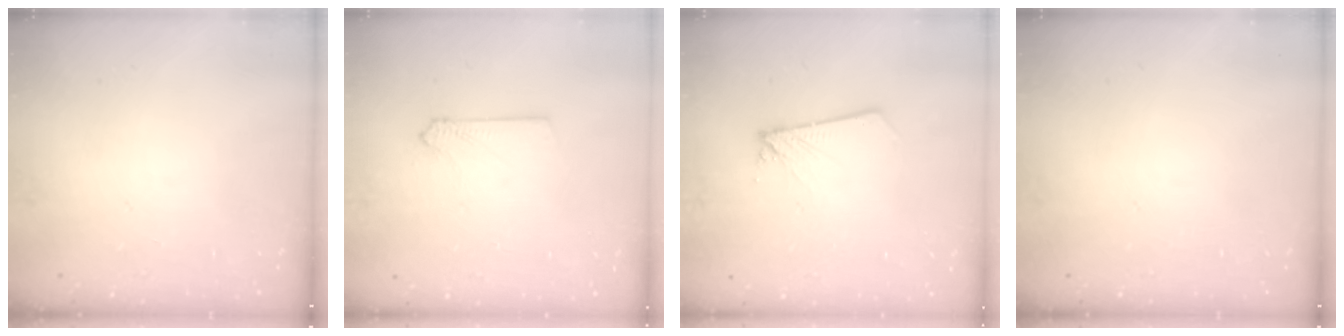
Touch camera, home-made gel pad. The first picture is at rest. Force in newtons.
{"total": 2.4, "press": 2.4, "slide": 0.3}
{"total": 2.0, "press": 2.0, "slide": 0.1}
{"total": 0.0}